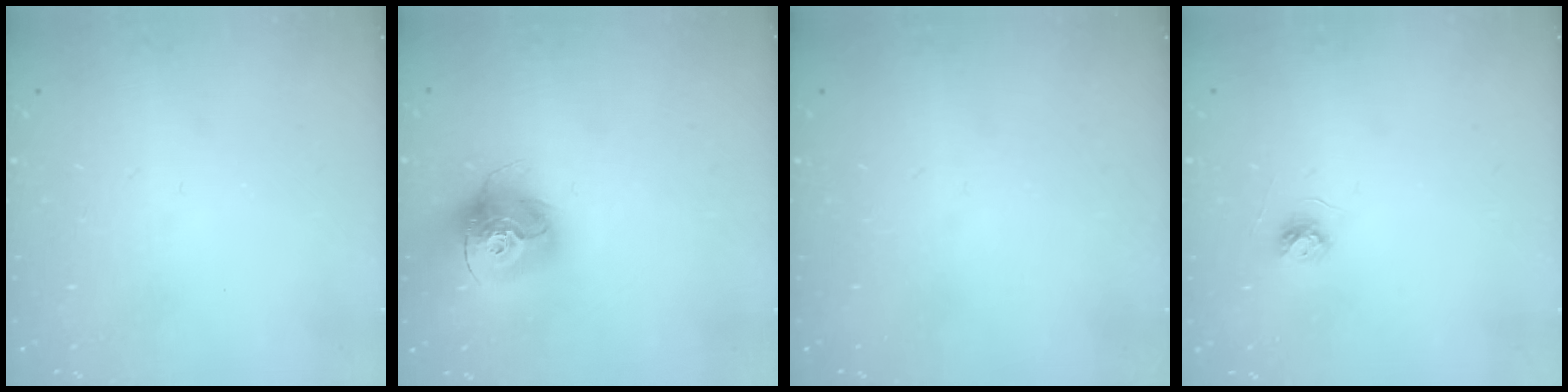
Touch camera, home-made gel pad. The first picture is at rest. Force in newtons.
{"total": 15.2, "press": 15.2, "slide": 1.3}
{"total": 0.0}
{"total": 3.7, "press": 3.6, "slide": 0.4}